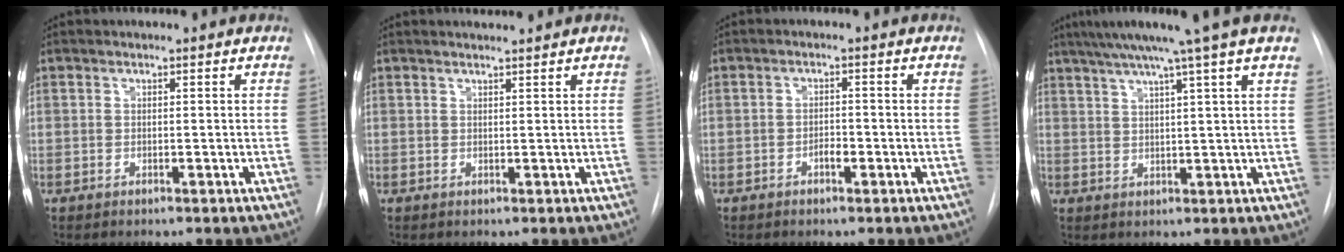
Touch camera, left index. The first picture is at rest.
{"total": 1.8, "force": [1.7, -0.3, 0.4], "torque": [-0.006, 0.005, 0.032]}
{"total": 1.8, "force": [-0.8, 0.8, 1.3], "torque": [-0.020, 0.004, -0.014]}
{"total": 10.3, "force": [7.6, -2.1, 6.6], "torque": [-0.103, 0.017, 0.100]}